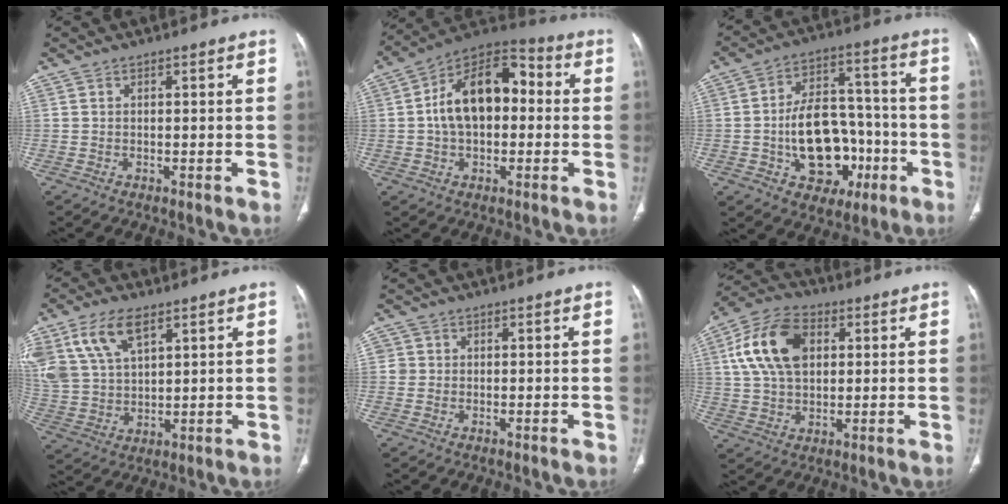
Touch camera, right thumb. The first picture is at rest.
{"total": 16.5, "force": [0.9, 10.2, 12.9], "torque": [-0.193, 0.042, 0.003]}
{"total": 17.5, "force": [-4.6, 11.9, 12.0], "torque": [-0.150, 0.049, -0.060]}
{"total": 13.0, "force": [7.0, 6.9, 8.6], "torque": [-0.169, -0.011, 0.144]}
{"total": 1.6, "force": [0.1, 1.6, 0.1], "torque": [0.008, 0.005, -0.001]}
{"total": 14.8, "force": [3.7, 9.5, 10.7], "torque": [-0.192, 0.012, 0.064]}